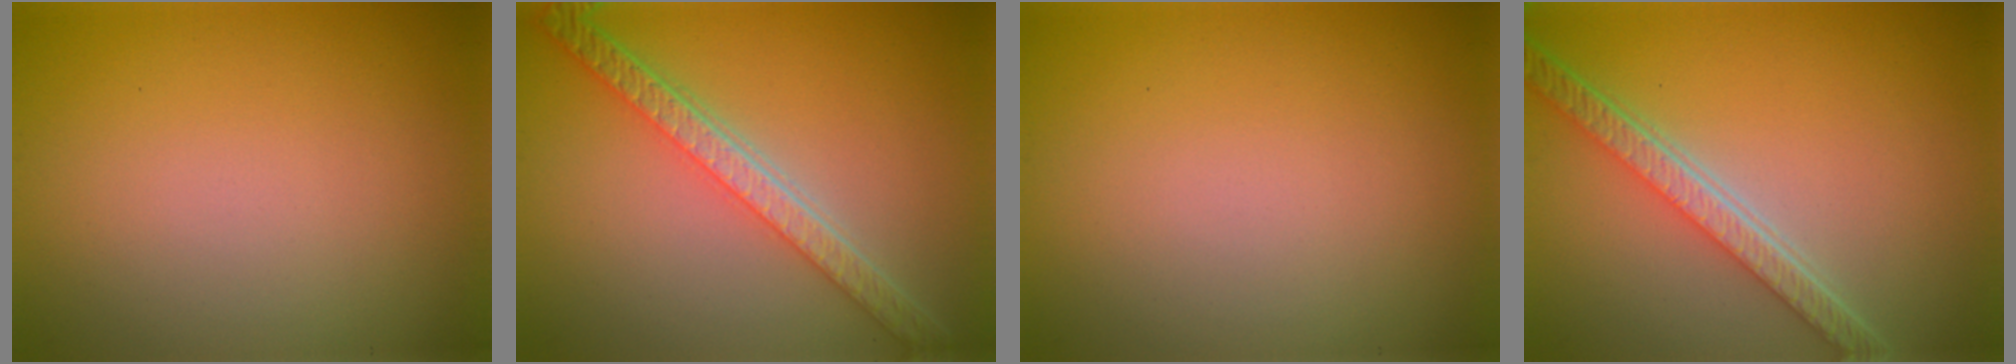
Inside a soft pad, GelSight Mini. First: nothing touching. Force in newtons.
{"total": 5.1, "press": 4.1, "slide": 3.0}
{"total": 0.0}
{"total": 5.4, "press": 4.1, "slide": 3.6}